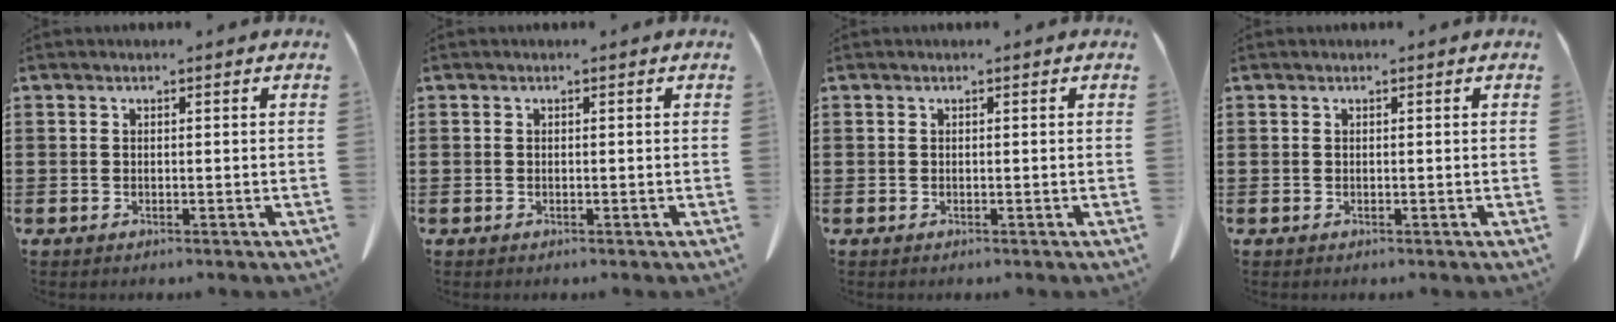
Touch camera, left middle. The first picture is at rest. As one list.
[{"total": 0.0}, {"total": 0.0}, {"total": 0.0}]